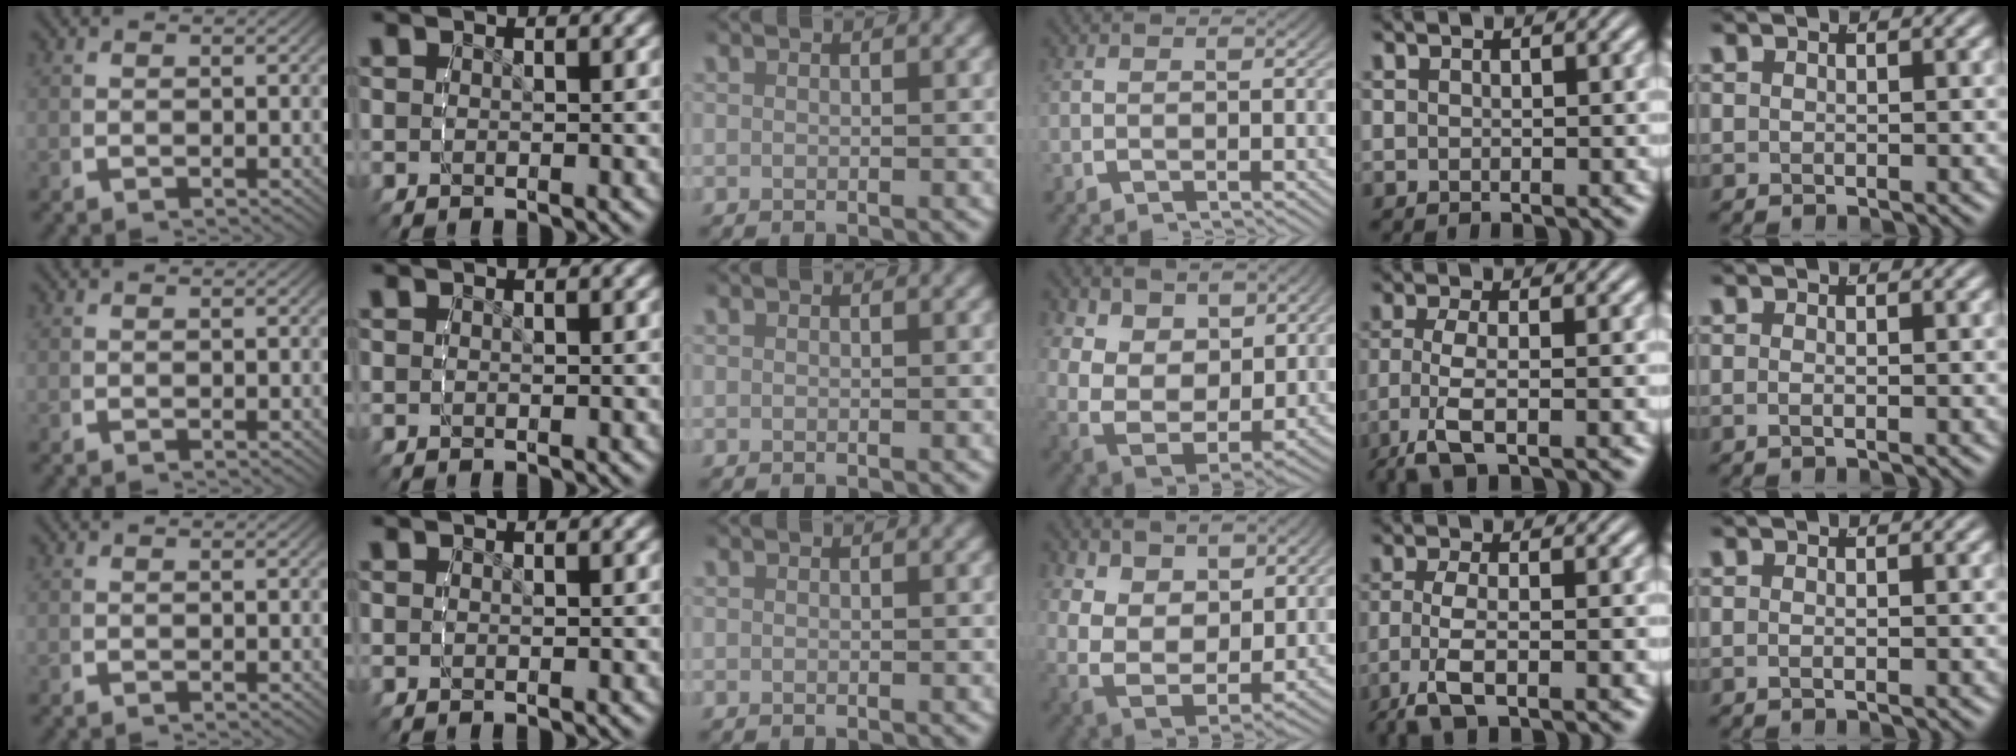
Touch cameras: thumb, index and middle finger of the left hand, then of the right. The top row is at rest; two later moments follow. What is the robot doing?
{"motion": "lift_and_place", "object": "sponge"}